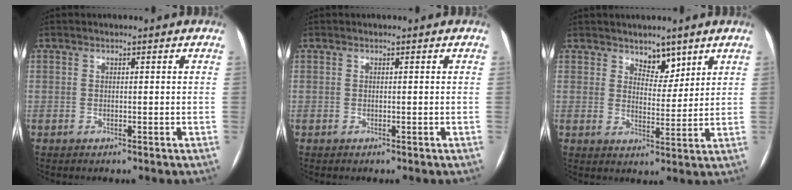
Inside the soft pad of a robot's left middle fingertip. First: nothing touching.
{"total": 0.0}
{"total": 4.2, "force": [3.2, 2.2, 1.6], "torque": [-0.014, -0.004, 0.054]}